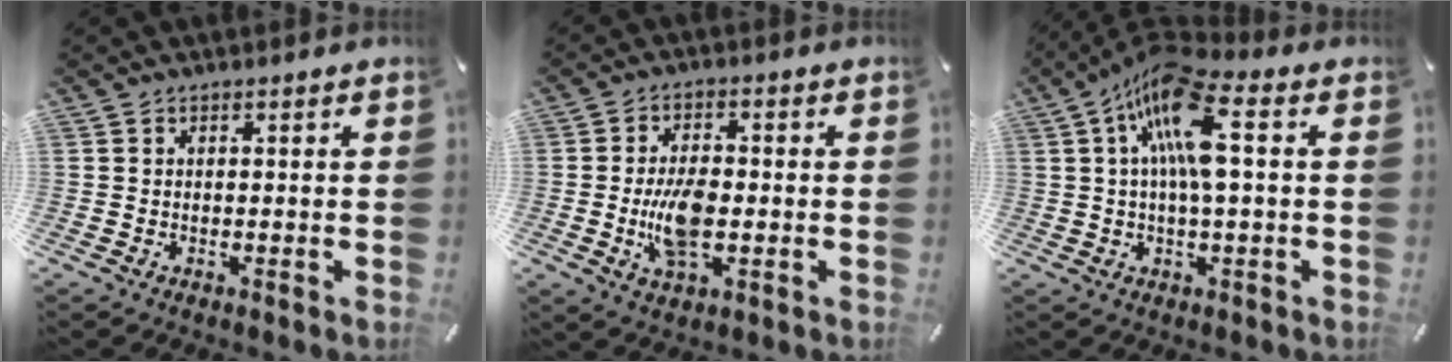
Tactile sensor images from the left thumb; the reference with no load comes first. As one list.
[{"total": 9.1, "force": [-1.5, 4.8, 7.6], "torque": [-0.154, -0.003, -0.027]}, {"total": 14.6, "force": [3.0, 5.0, 13.4], "torque": [-0.271, 0.001, 0.050]}]